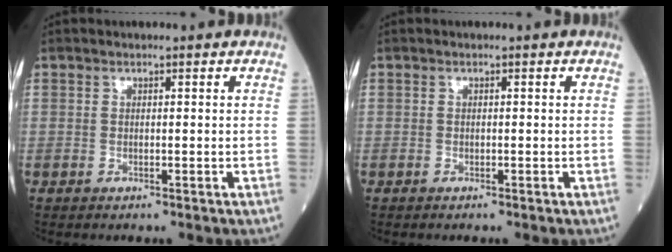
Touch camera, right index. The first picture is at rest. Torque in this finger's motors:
{"motor_torque": [-0.18, 0.01, -0.04, -0.01]}